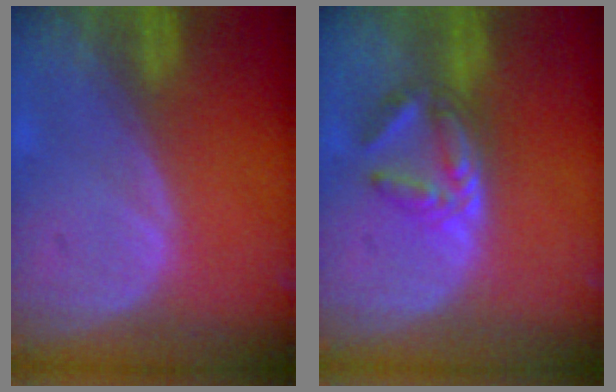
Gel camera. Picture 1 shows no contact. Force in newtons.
{"total": 5.9, "press": 5.0, "slide": 3.3}